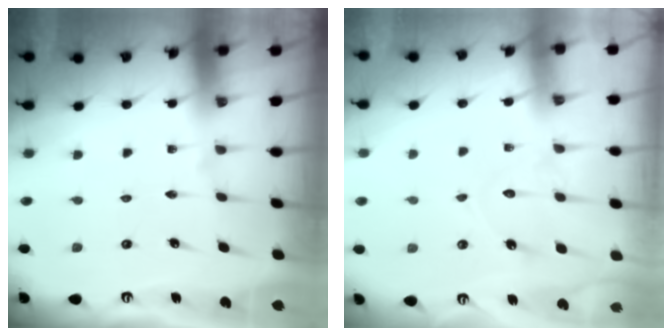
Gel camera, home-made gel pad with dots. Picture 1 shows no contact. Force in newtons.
{"total": 7.8, "press": 7.8, "slide": 0.7}